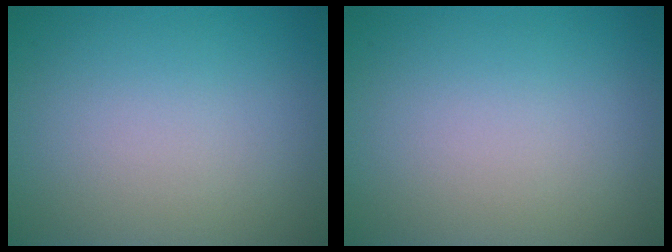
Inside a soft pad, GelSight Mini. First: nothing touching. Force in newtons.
{"total": 0.0}